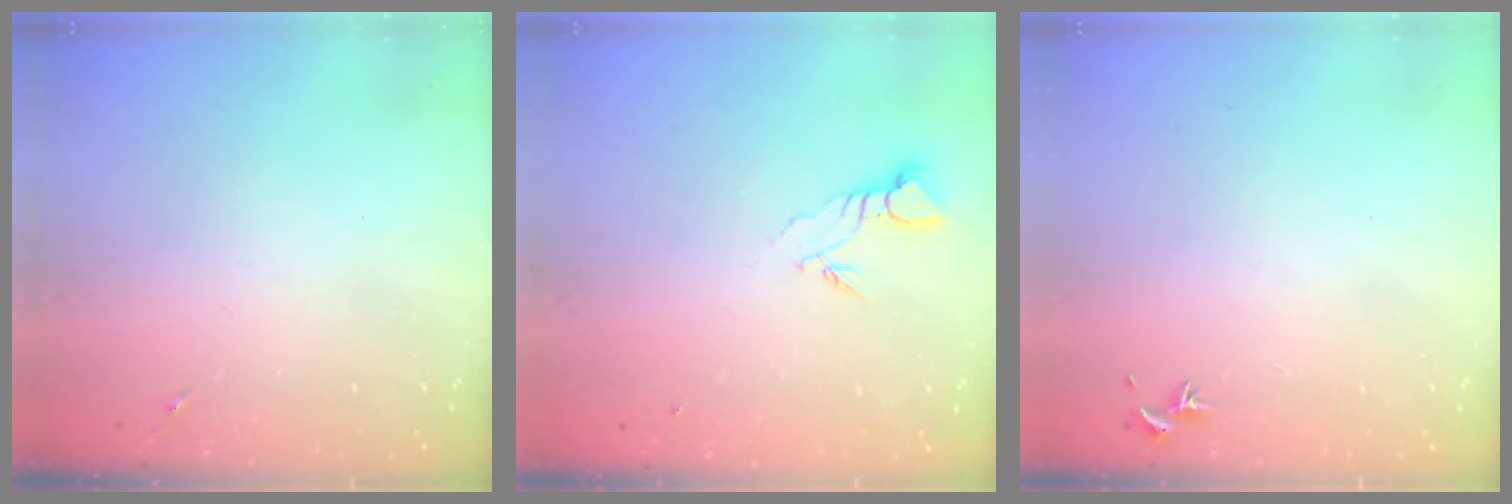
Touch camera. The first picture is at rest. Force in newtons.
{"total": 3.7, "press": 3.7, "slide": 0.4}
{"total": 0.7, "press": 0.6, "slide": 0.5}